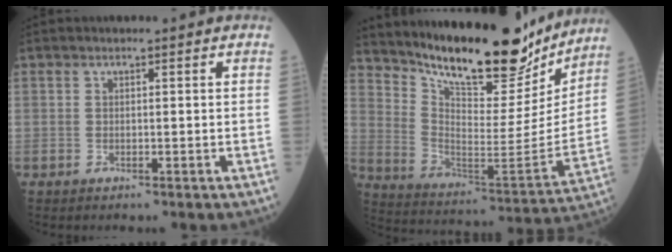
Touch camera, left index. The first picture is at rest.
{"total": 22.1, "force": [19.2, 5.5, 9.5], "torque": [-0.159, -0.033, 0.292]}